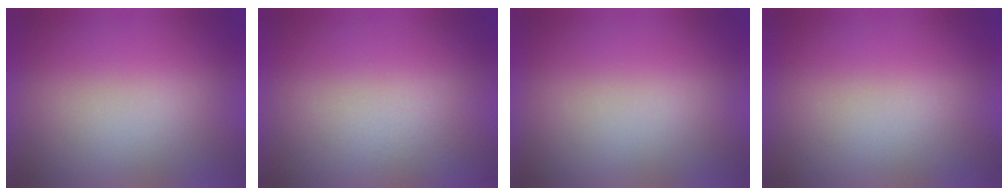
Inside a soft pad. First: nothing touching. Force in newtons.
{"total": 2.5}
{"total": 0.0}
{"total": 0.0}